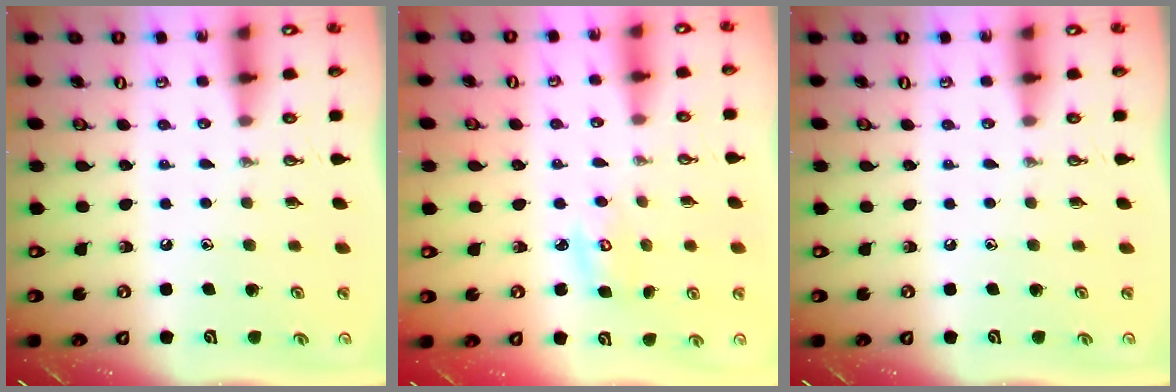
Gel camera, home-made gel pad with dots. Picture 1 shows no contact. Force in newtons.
{"total": 4.5, "press": 4.5, "slide": 0.4}
{"total": 0.0}